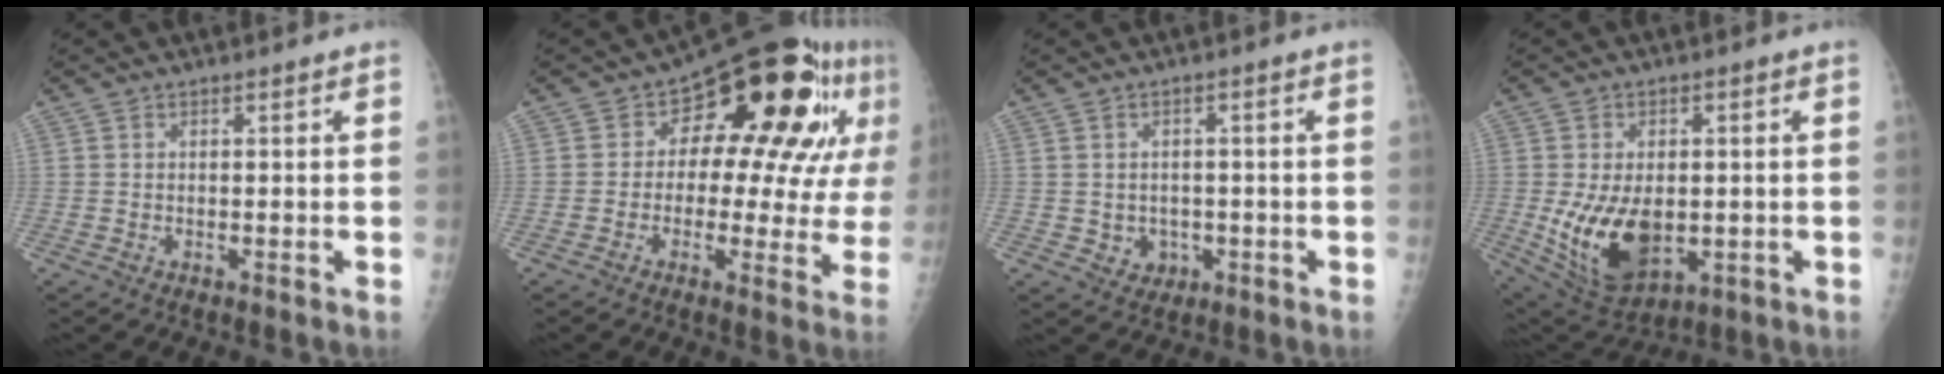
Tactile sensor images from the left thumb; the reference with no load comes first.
{"total": 21.0, "force": [6.6, 10.8, 16.8], "torque": [-0.166, 0.011, 0.080]}
{"total": 4.0, "force": [-0.9, 3.6, 1.6], "torque": [-0.001, 0.005, -0.005]}
{"total": 14.2, "force": [-2.0, 8.7, 11.0], "torque": [-0.174, -0.010, -0.008]}